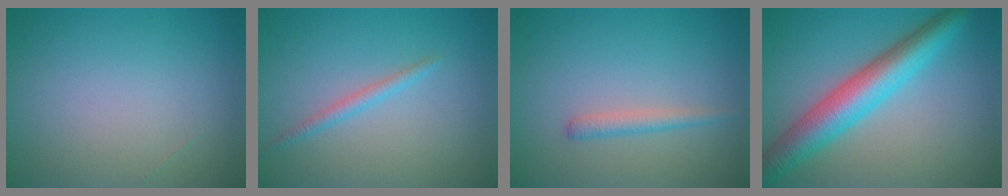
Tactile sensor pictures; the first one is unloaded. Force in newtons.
{"total": 1.4, "press": 1.4, "slide": 0.1}
{"total": 1.5, "press": 1.5, "slide": 0.1}
{"total": 6.8, "press": 6.8, "slide": 0.3}